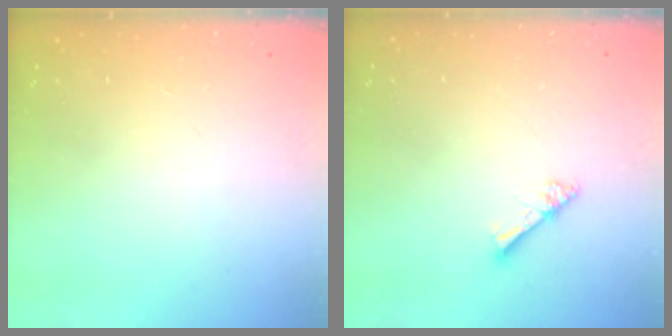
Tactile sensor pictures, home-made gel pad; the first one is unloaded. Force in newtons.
{"total": 2.8, "press": 2.8, "slide": 0.3}